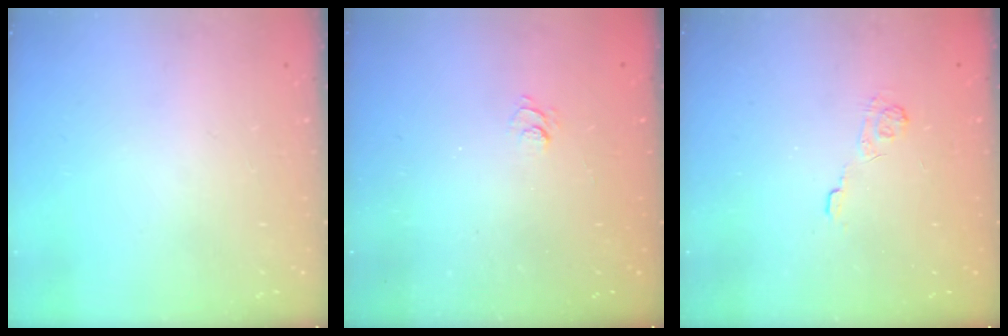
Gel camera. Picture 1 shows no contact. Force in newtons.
{"total": 2.8, "press": 2.5, "slide": 1.3}
{"total": 3.6, "press": 3.2, "slide": 1.5}